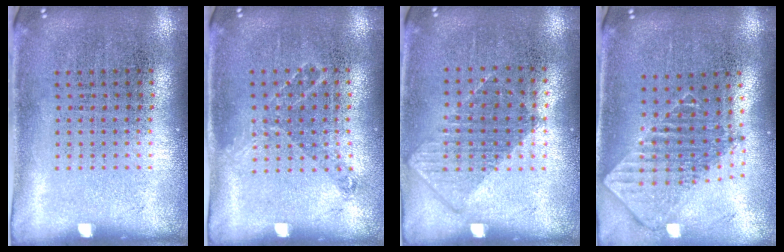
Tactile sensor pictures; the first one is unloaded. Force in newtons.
{"total": 0.8, "press": 0.8, "slide": 0.3}
{"total": 0.8, "press": 0.7, "slide": 0.4}
{"total": 2.1, "press": 1.6, "slide": 1.3}